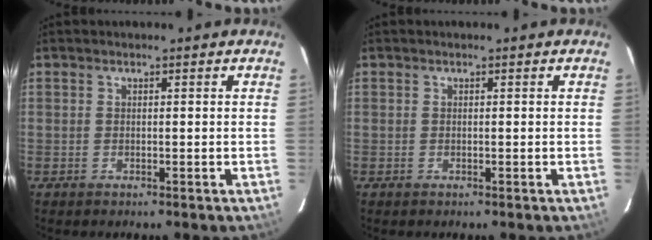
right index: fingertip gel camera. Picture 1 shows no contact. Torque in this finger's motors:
{"motor_torque": [-0.02, -0.01, 0.01, 0.01]}